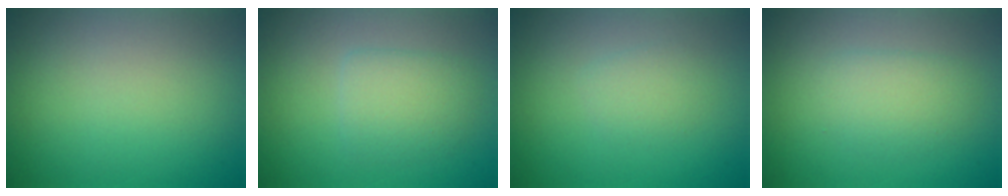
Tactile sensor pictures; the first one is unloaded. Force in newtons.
{"total": 2.6, "press": 2.6, "slide": 0.2}
{"total": 1.4, "press": 1.4, "slide": 0.1}
{"total": 2.3, "press": 2.2, "slide": 0.1}